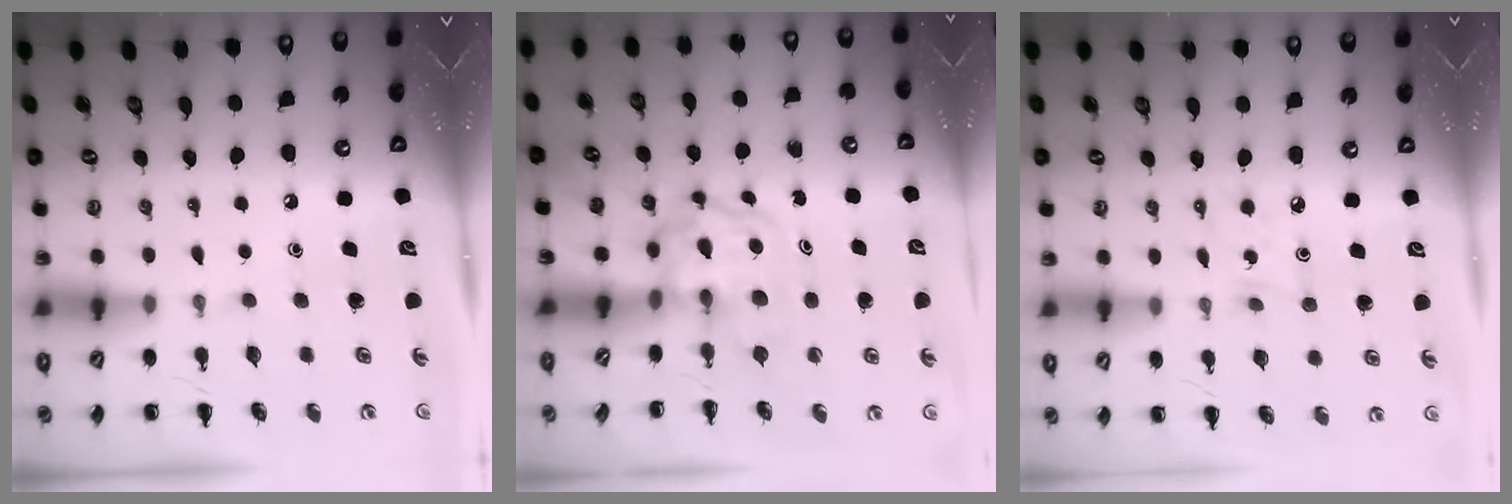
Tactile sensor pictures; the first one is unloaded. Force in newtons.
{"total": 3.8, "press": 3.8, "slide": 0.5}
{"total": 3.2, "press": 3.2, "slide": 0.7}